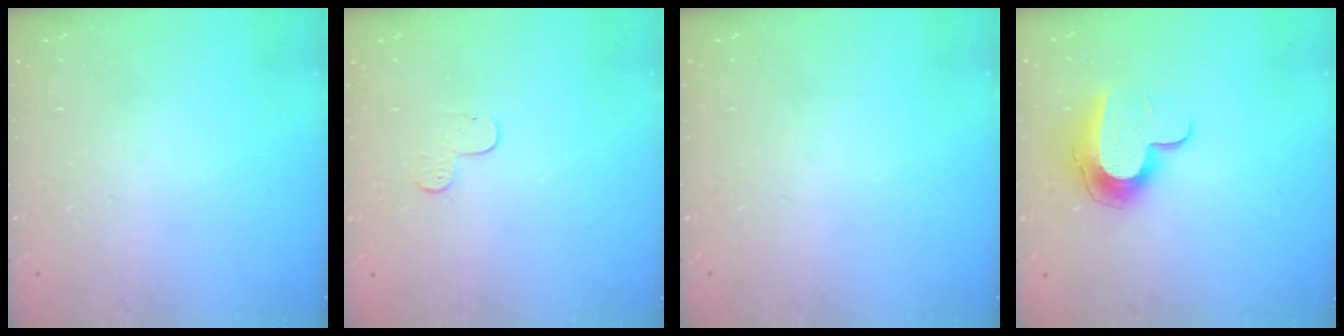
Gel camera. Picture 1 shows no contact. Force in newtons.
{"total": 4.4, "press": 4.4, "slide": 0.5}
{"total": 0.0}
{"total": 11.8, "press": 11.8, "slide": 0.5}